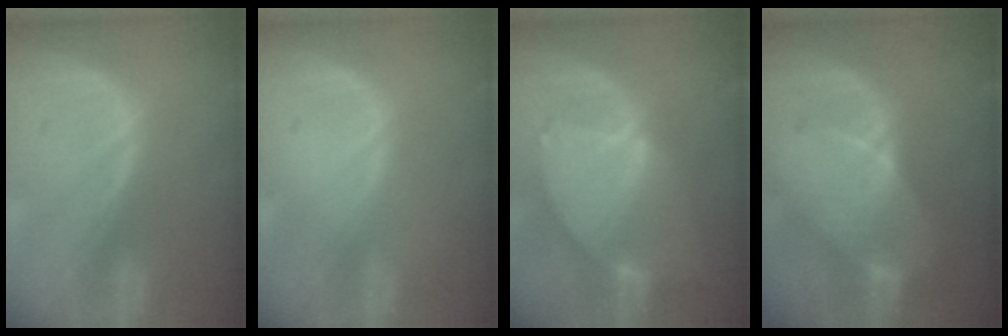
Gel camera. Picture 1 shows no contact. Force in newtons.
{"total": 0.0}
{"total": 8.7, "press": 7.5, "slide": 4.3}
{"total": 7.2, "press": 7.1, "slide": 1.5}